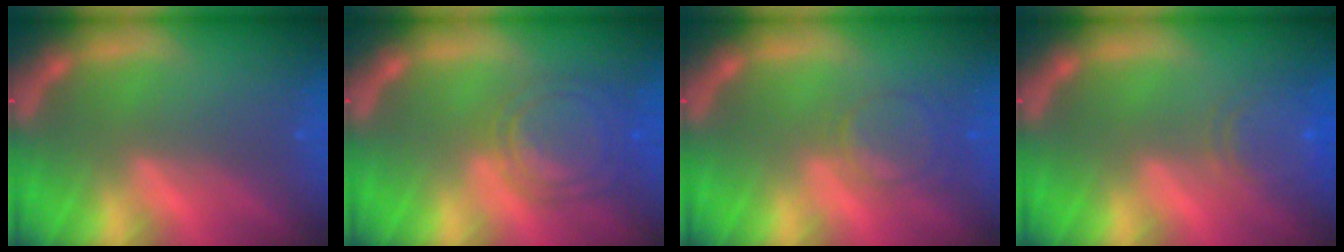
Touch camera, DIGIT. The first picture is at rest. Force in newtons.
{"total": 7.0}
{"total": 4.0}
{"total": 5.1}